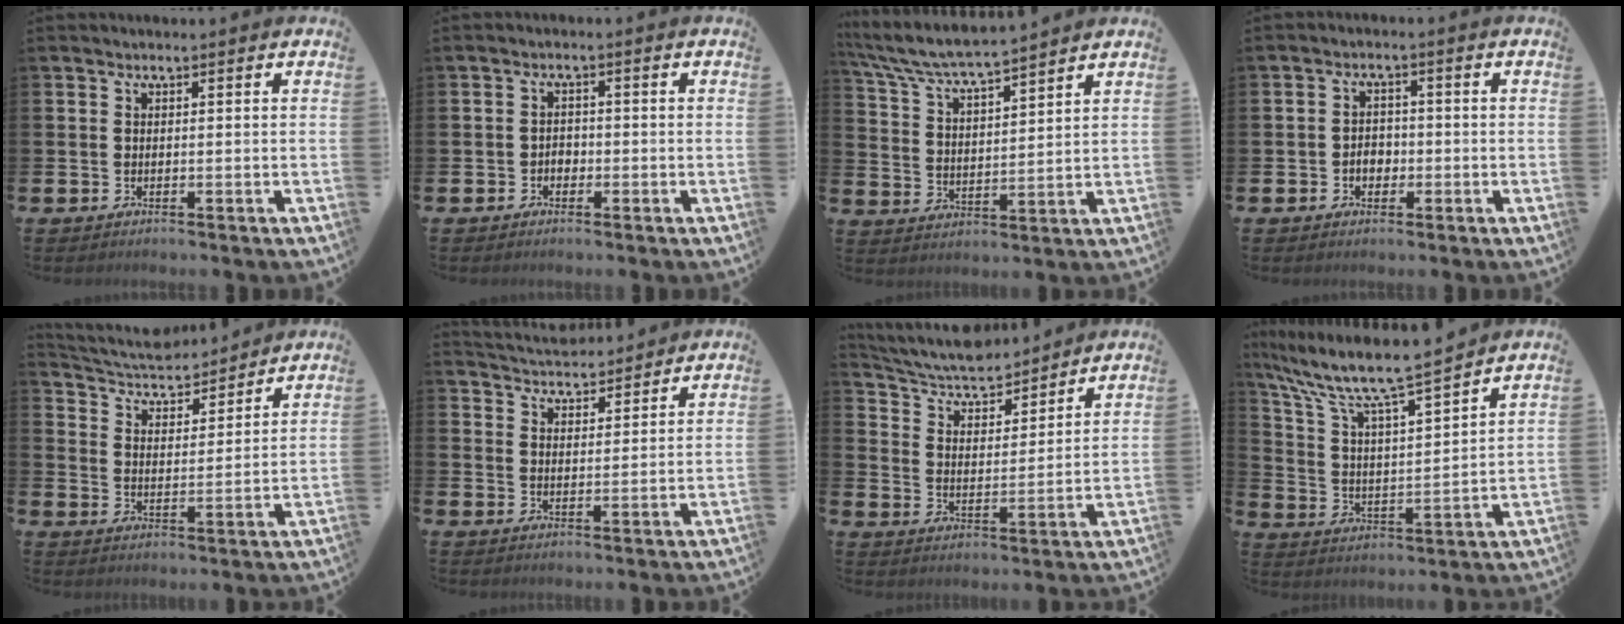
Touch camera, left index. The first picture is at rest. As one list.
[{"total": 1.5, "force": [-0.8, 1.2, 0.4], "torque": [-0.010, 0.004, -0.019]}, {"total": 6.5, "force": [6.2, 0.2, 1.8], "torque": [-0.064, -0.041, 0.107]}, {"total": 2.5, "force": [-0.8, 2.0, 1.3], "torque": [-0.018, 0.002, -0.020]}, {"total": 5.7, "force": [5.4, 1.5, 1.0], "torque": [-0.053, -0.038, 0.094]}, {"total": 4.5, "force": [4.4, 0.7, -0.3], "torque": [-0.010, -0.027, 0.078]}, {"total": 6.9, "force": [6.5, 1.6, 1.7], "torque": [-0.070, -0.043, 0.115]}, {"total": 10.1, "force": [9.0, 0.9, 4.4], "torque": [-0.128, -0.056, 0.152]}]